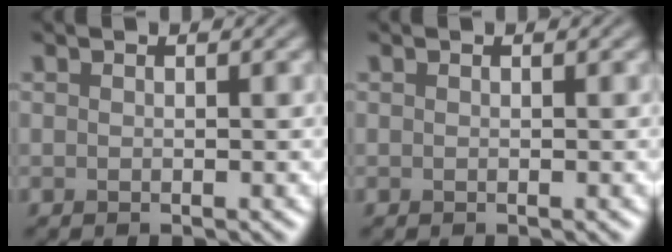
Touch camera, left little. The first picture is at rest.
{"total": 0.0}